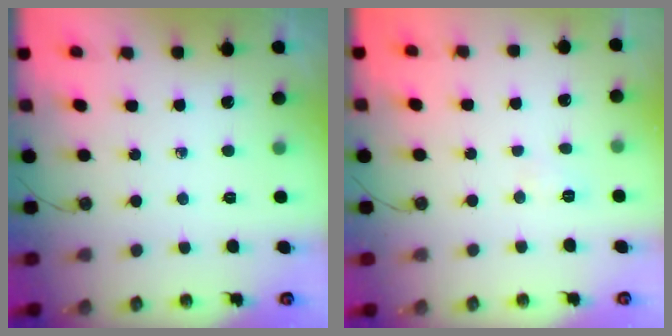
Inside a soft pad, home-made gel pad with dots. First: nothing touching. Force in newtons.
{"total": 3.5, "press": 2.8, "slide": 2.2}